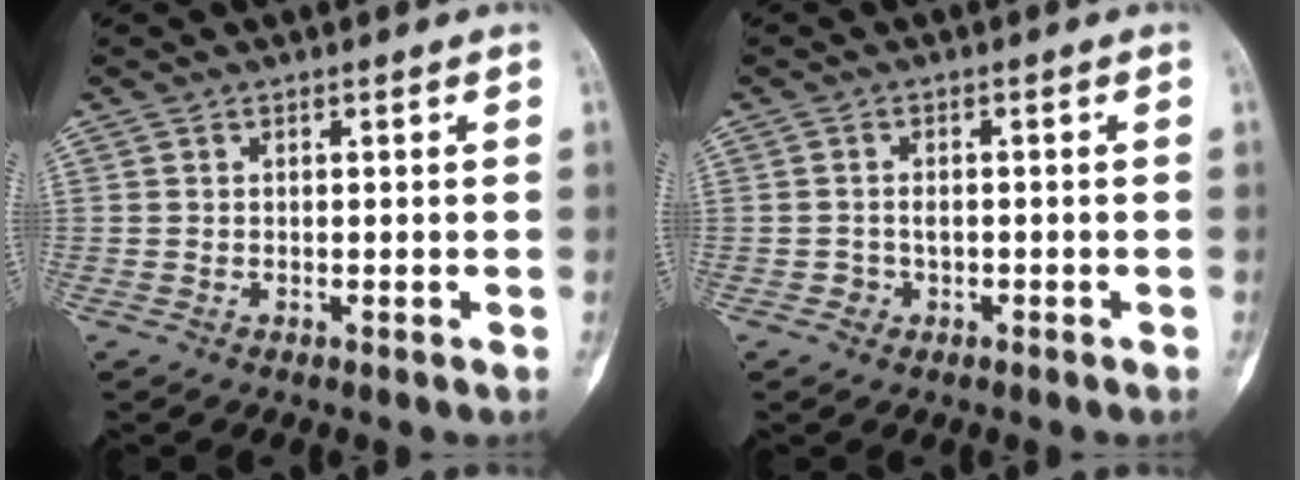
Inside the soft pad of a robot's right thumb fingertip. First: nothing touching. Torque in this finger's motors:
{"motor_torque": [-0.08, -0.07, -0.31, 0.19, -0.04]}